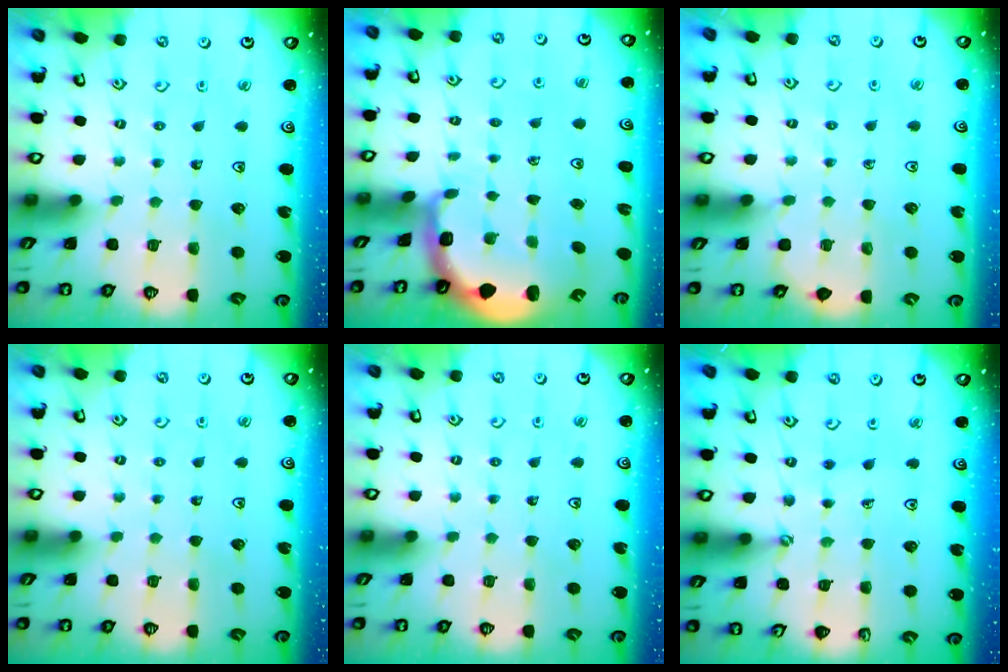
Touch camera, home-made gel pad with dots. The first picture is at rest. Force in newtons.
{"total": 2.1, "press": 1.9, "slide": 0.8}
{"total": 1.6, "press": 1.5, "slide": 0.3}
{"total": 0.0}
{"total": 0.0}
{"total": 2.8, "press": 2.5, "slide": 1.3}